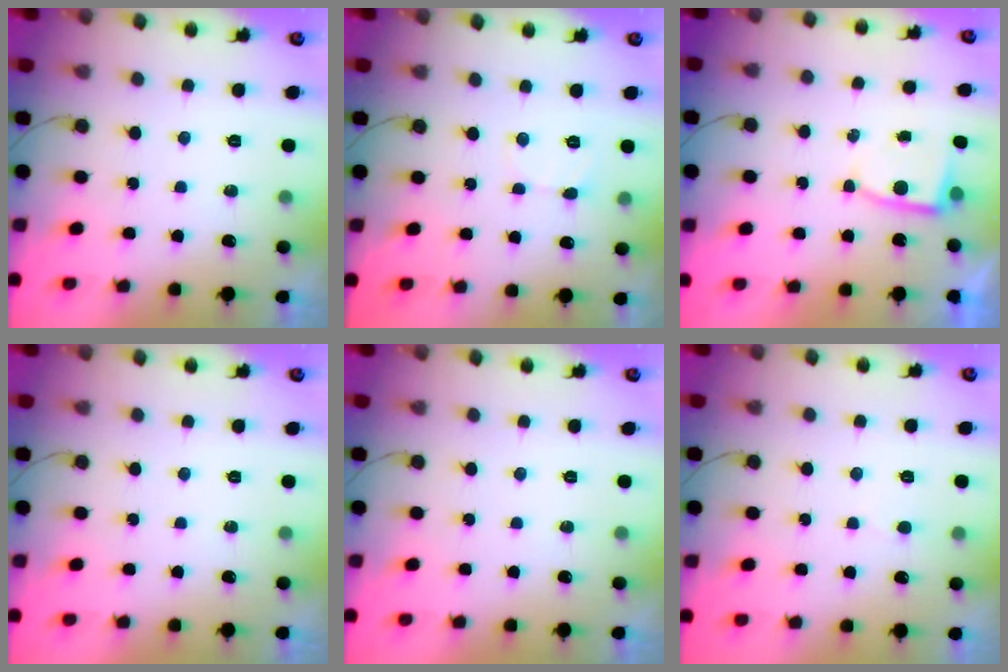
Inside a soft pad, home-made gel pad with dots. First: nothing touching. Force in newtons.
{"total": 2.9, "press": 2.9, "slide": 0.3}
{"total": 3.1, "press": 3.0, "slide": 0.3}
{"total": 0.0}
{"total": 0.0}
{"total": 3.0, "press": 3.0, "slide": 0.4}